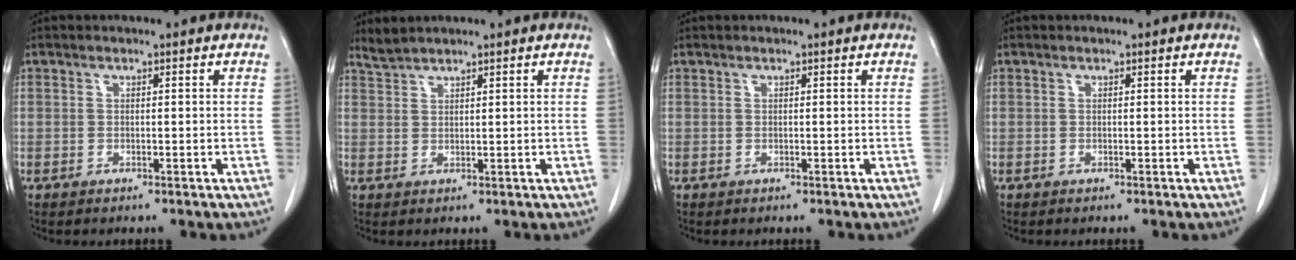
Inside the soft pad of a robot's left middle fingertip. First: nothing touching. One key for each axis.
{"total": 1.9, "fx": 1.9, "fy": -0.3, "fz": 0.1, "tx": -0.006, "ty": 0.007, "tz": 0.045}
{"total": 0.0}
{"total": 0.0}